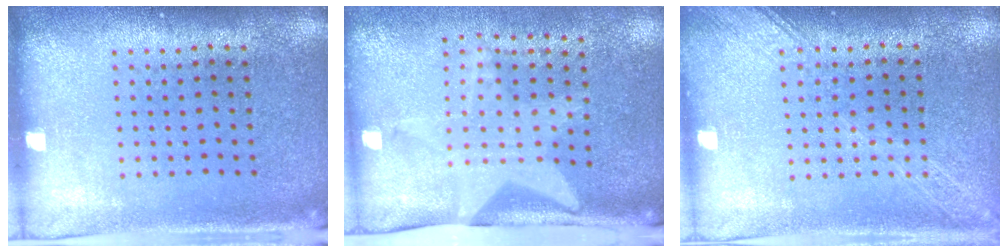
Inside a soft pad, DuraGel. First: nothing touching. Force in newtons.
{"total": 2.0, "press": 1.5, "slide": 1.3}
{"total": 1.7, "press": 1.7, "slide": 0.2}